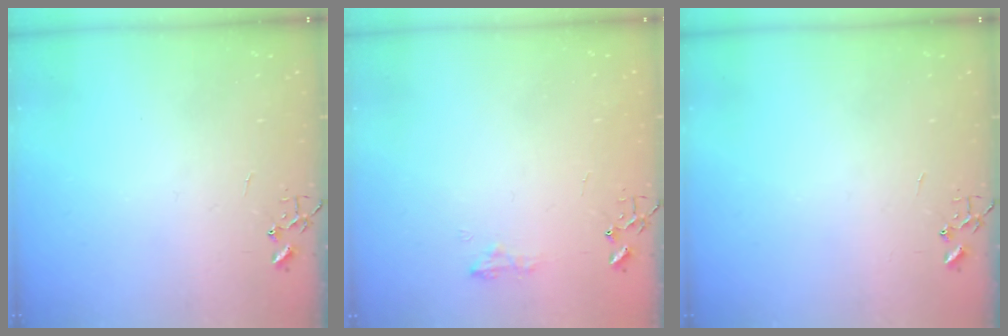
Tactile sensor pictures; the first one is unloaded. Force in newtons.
{"total": 8.5, "press": 8.5, "slide": 0.6}
{"total": 0.0}